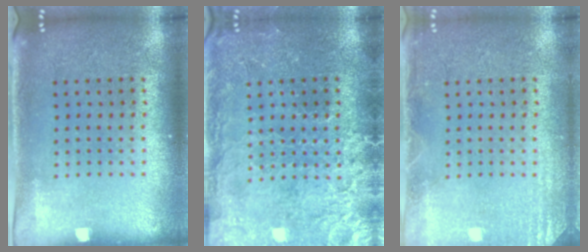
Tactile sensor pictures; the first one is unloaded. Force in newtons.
{"total": 3.3, "press": 3.1, "slide": 0.9}
{"total": 2.0, "press": 2.0, "slide": 0.4}